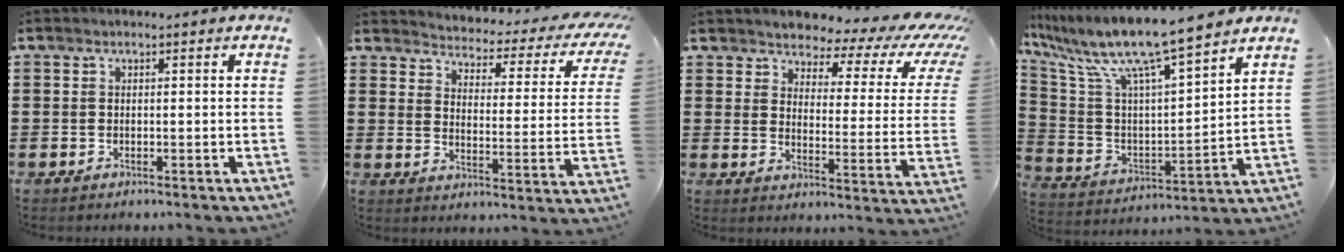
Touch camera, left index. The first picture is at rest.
{"total": 2.4, "force": [2.2, 0.5, 0.9], "torque": [-0.036, -0.026, 0.027]}
{"total": 5.0, "force": [4.3, 1.5, 2.0], "torque": [-0.058, -0.032, 0.069]}
{"total": 10.7, "force": [8.9, 0.2, 5.8], "torque": [-0.151, -0.065, 0.146]}